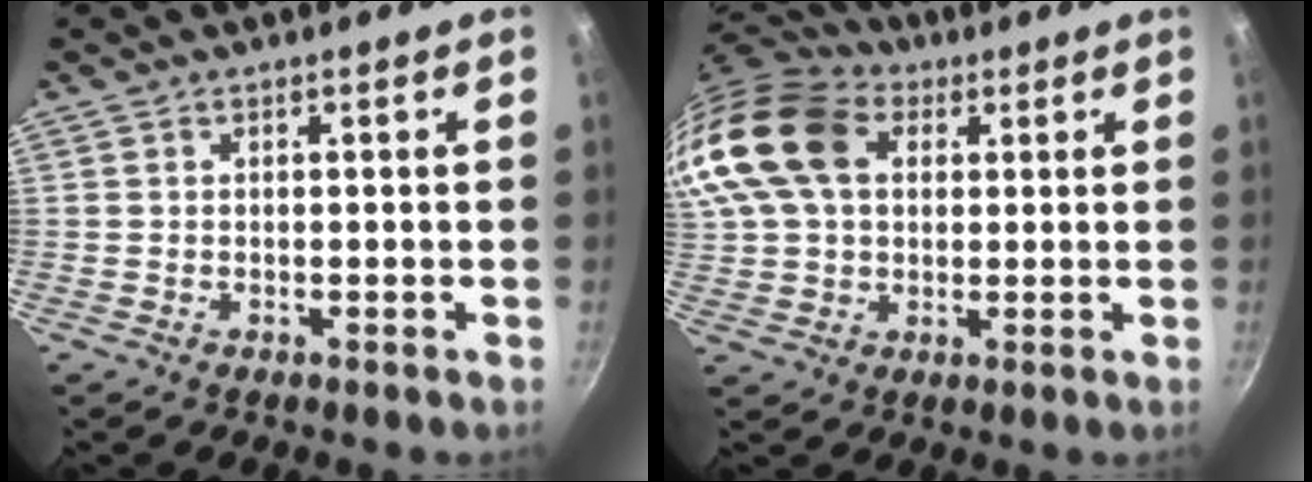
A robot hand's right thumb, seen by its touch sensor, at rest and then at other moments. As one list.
[{"total": 19.2, "force": [5.5, 13.7, 12.2], "torque": [-0.256, 0.022, 0.088]}]